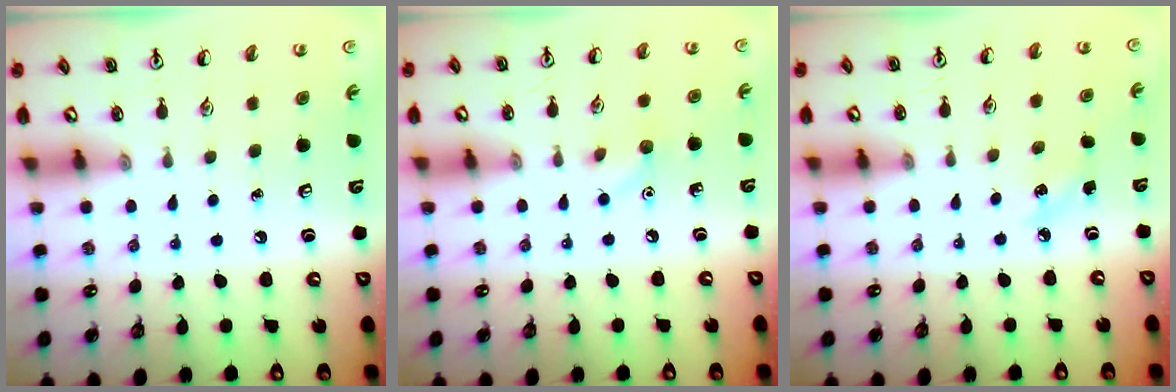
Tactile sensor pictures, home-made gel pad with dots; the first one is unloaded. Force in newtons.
{"total": 5.6, "press": 5.4, "slide": 1.6}
{"total": 3.8, "press": 3.6, "slide": 1.3}